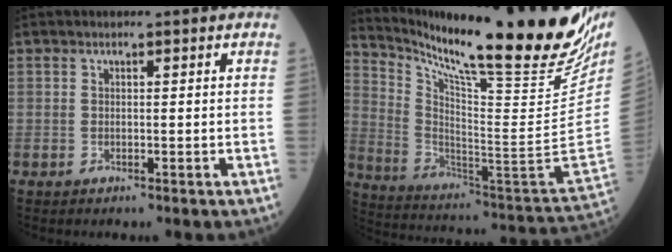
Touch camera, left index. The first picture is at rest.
{"total": 29.5, "force": [23.5, 1.4, 17.9], "torque": [-0.302, -0.091, 0.344]}